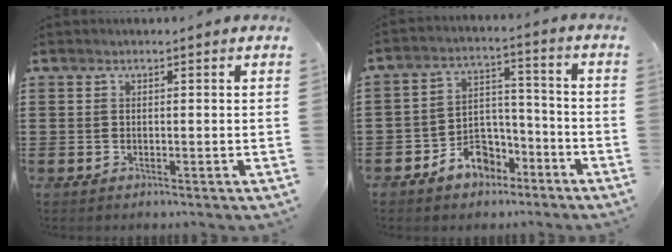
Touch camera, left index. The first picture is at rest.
{"total": 6.3, "force": [-4.5, 4.1, 1.6], "torque": [-0.031, 0.025, -0.083]}